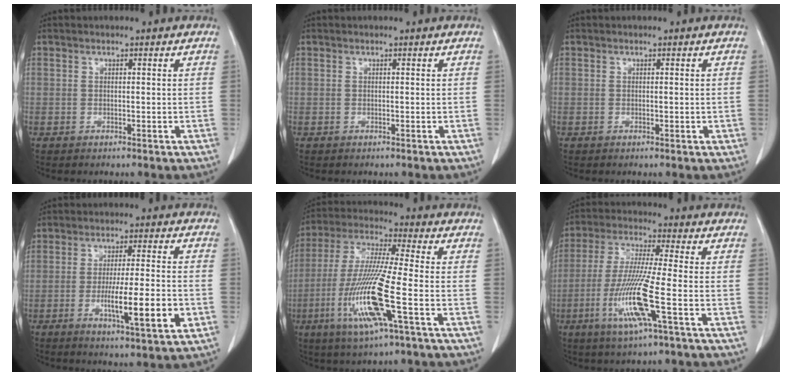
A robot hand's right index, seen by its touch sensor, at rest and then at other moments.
{"total": 0.0}
{"total": 0.8, "force": [-0.1, 0.5, 0.7], "torque": [-0.010, 0.000, 0.002]}
{"total": 10.9, "force": [-3.1, 0.8, 10.4], "torque": [-0.168, -0.013, -0.049]}
{"total": 15.0, "force": [-4.7, 0.2, 14.2], "torque": [-0.299, -0.019, -0.095]}
{"total": 11.8, "force": [-3.9, -0.3, 11.1], "torque": [-0.232, -0.020, -0.082]}